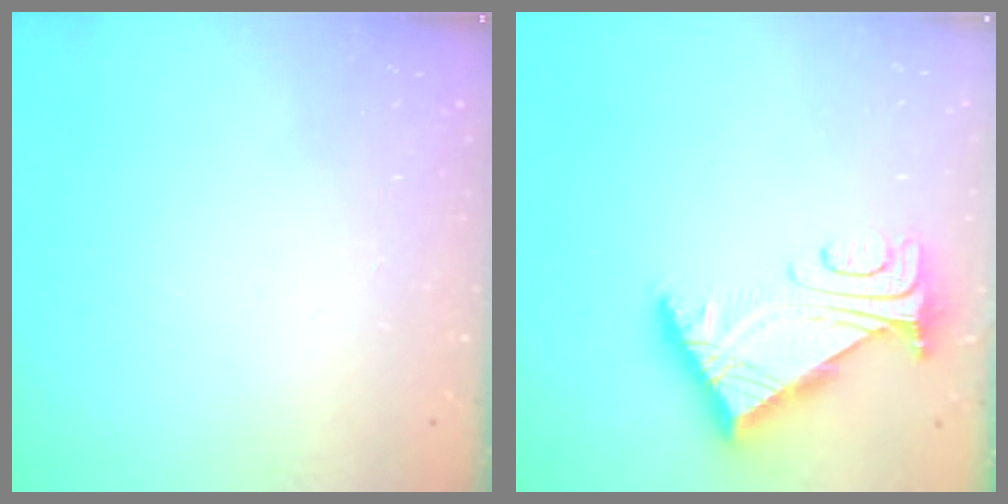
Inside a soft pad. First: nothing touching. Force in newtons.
{"total": 5.3, "press": 5.3, "slide": 0.5}